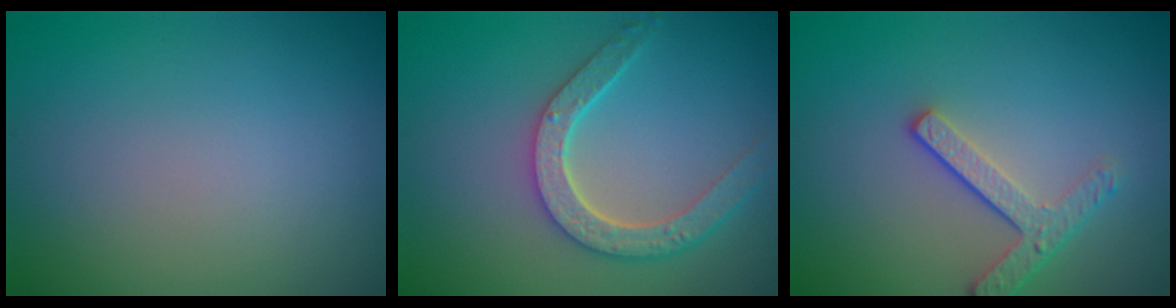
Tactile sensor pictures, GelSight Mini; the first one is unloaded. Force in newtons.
{"total": 4.5, "press": 3.6, "slide": 2.7}
{"total": 2.9, "press": 2.4, "slide": 1.6}